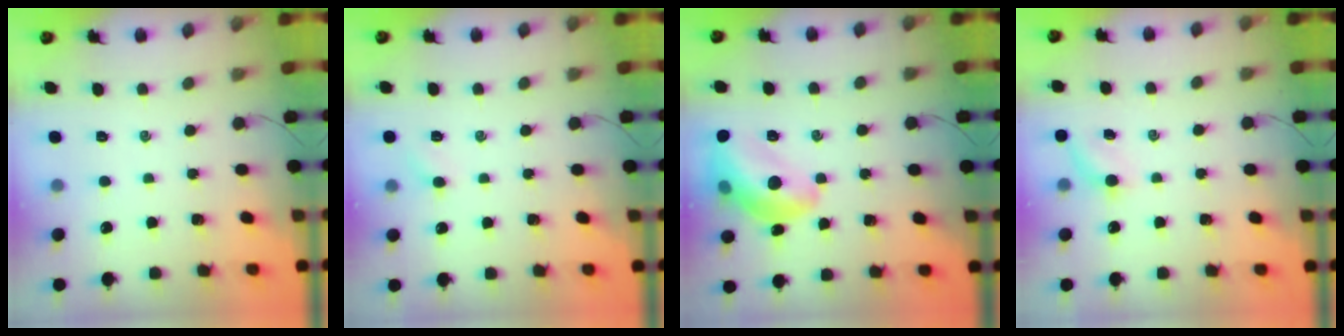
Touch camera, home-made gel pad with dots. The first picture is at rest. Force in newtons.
{"total": 2.4, "press": 2.3, "slide": 0.7}
{"total": 15.5, "press": 15.4, "slide": 1.6}
{"total": 5.3, "press": 5.2, "slide": 1.1}